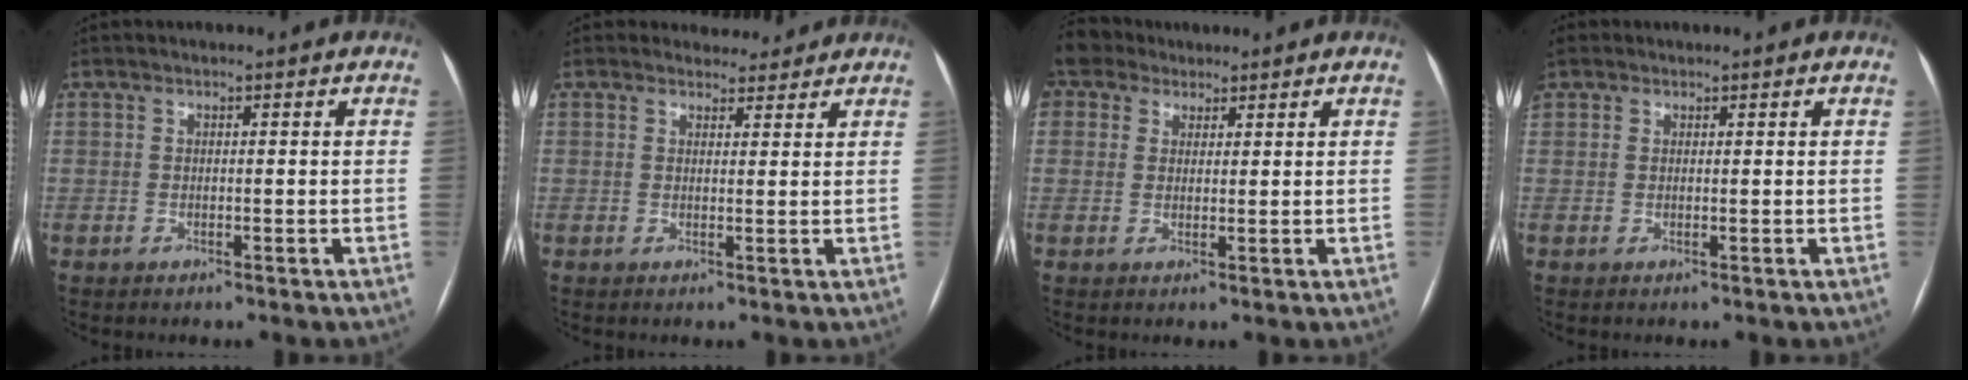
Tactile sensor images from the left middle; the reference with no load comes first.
{"total": 3.3, "force": [3.0, 1.4, -0.2], "torque": [0.006, 0.003, 0.034]}
{"total": 5.6, "force": [4.1, 3.7, 0.9], "torque": [-0.023, 0.031, 0.082]}
{"total": 2.4, "force": [1.2, 2.0, 0.5], "torque": [-0.018, 0.015, 0.025]}